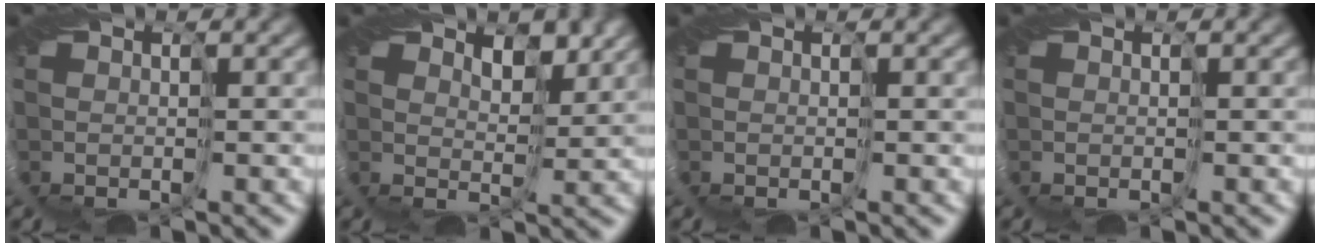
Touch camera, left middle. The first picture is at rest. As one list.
[{"total": 2.2, "force": [1.6, 1.2, 1.0], "torque": [-0.022, -0.008, 0.027]}, {"total": 0.0}, {"total": 0.0}]